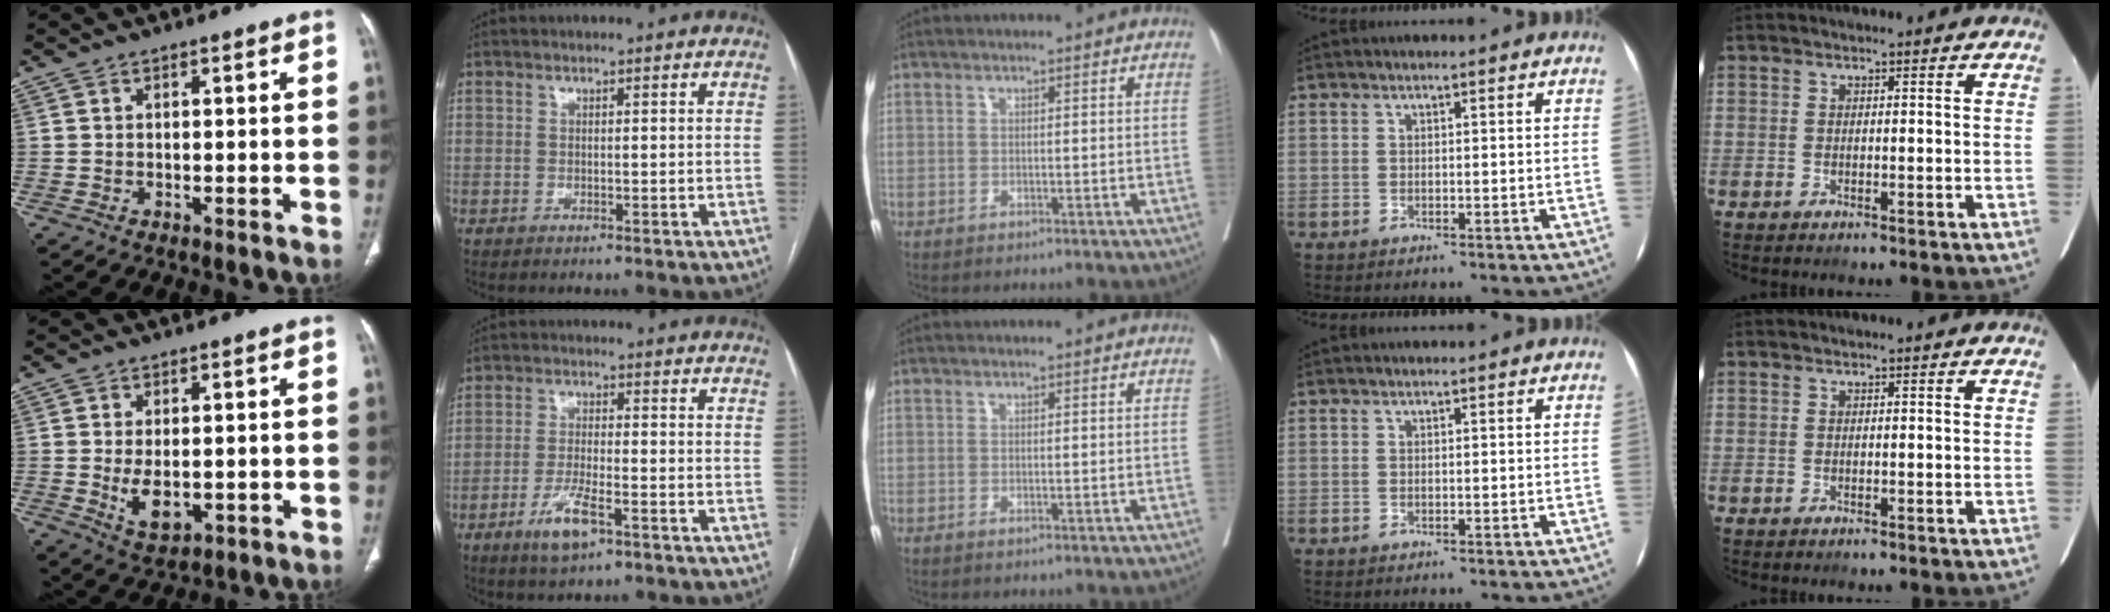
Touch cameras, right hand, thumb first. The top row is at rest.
{"thumb": {"total": 5.7, "force": [-0.7, 3.2, 4.7], "torque": [-0.077, -0.013, -0.001]}, "index": {"total": 5.9, "force": [-3.3, 1.3, 4.8], "torque": [-0.094, -0.006, -0.056]}}